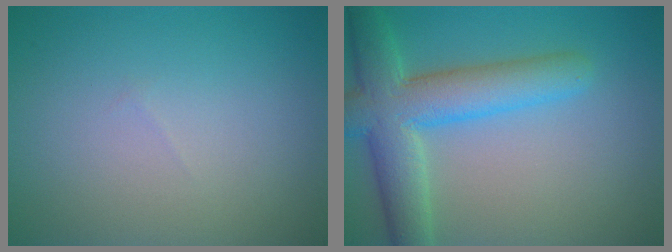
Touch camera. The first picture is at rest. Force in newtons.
{"total": 7.3, "press": 7.2, "slide": 0.4}